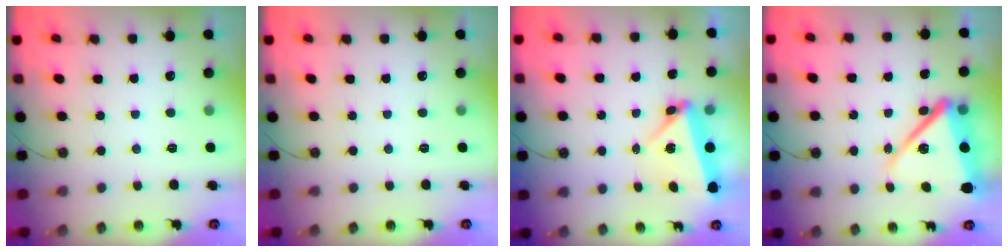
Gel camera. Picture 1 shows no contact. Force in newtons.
{"total": 0.0}
{"total": 5.3, "press": 5.2, "slide": 0.6}
{"total": 16.2, "press": 16.1, "slide": 1.9}